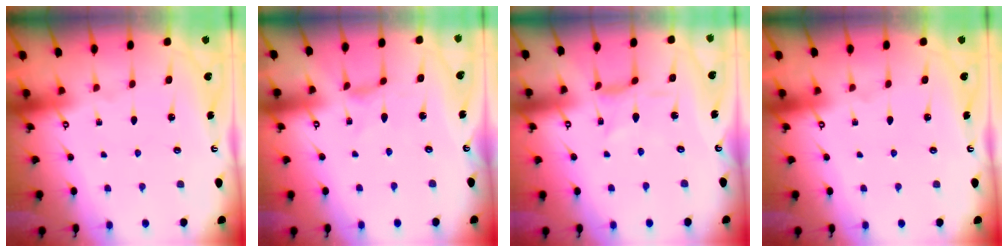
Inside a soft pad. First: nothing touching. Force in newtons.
{"total": 0.0}
{"total": 0.0}
{"total": 0.0}